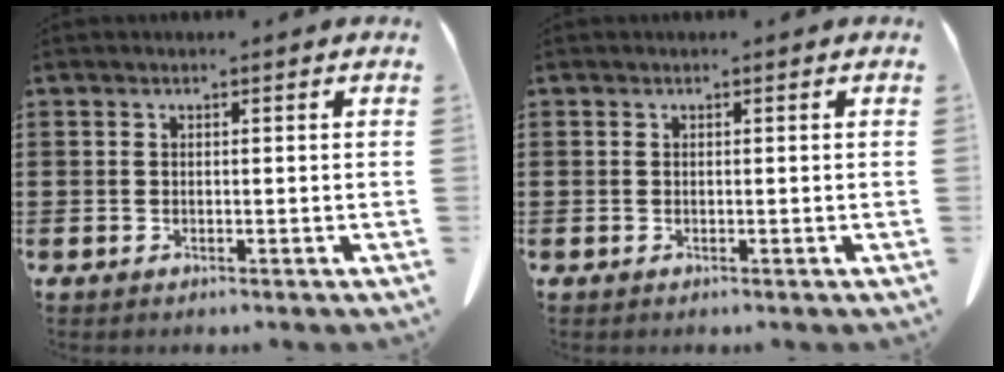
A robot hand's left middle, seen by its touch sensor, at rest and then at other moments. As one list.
[{"total": 0.0}]